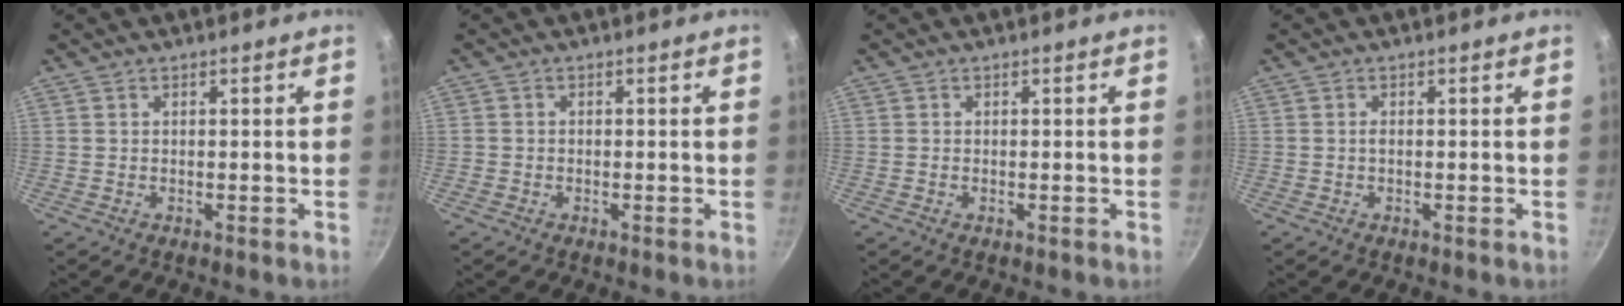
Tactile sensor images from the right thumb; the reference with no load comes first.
{"total": 0.7, "force": [-0.3, 0.6, 0.2], "torque": [-0.005, 0.002, -0.008]}
{"total": 0.0}
{"total": 0.7, "force": [-0.1, 0.3, 0.6], "torque": [-0.012, 0.003, -0.003]}